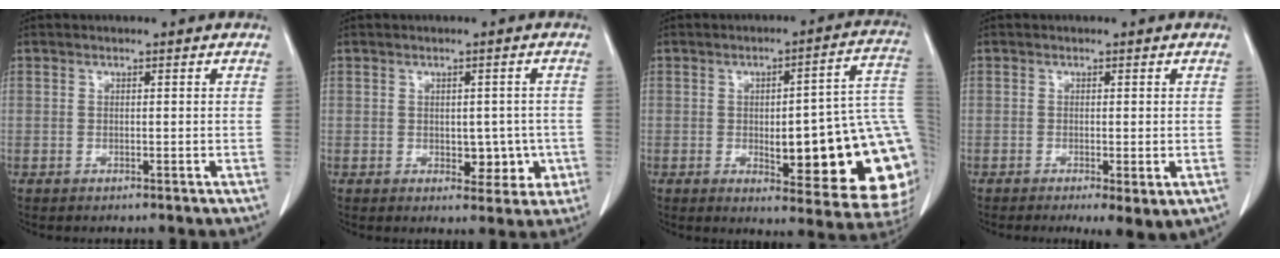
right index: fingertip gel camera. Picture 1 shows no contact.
{"total": 5.1, "force": [-0.9, 3.2, 3.9], "torque": [-0.035, 0.009, -0.001]}
{"total": 23.2, "force": [-2.4, 4.9, 22.5], "torque": [-0.189, 0.017, -0.017]}
{"total": 4.8, "force": [-2.1, 1.2, 4.2], "torque": [-0.051, -0.014, -0.026]}